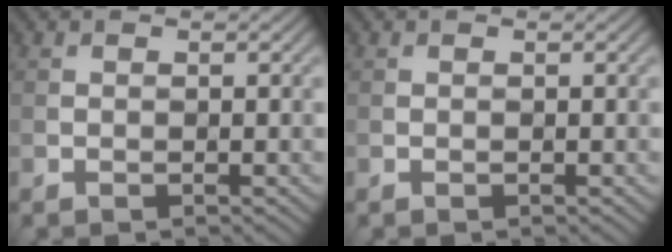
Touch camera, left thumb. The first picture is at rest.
{"total": 0.0}